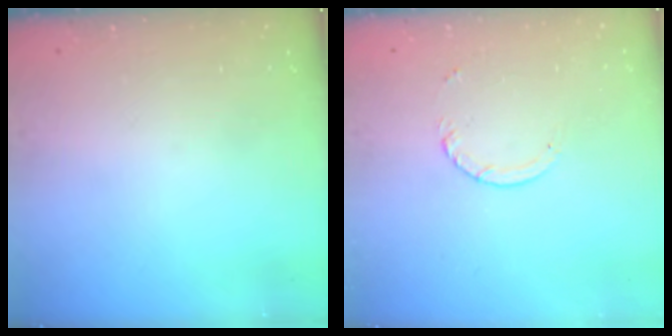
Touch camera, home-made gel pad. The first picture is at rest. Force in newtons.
{"total": 3.9, "press": 3.9, "slide": 0.4}